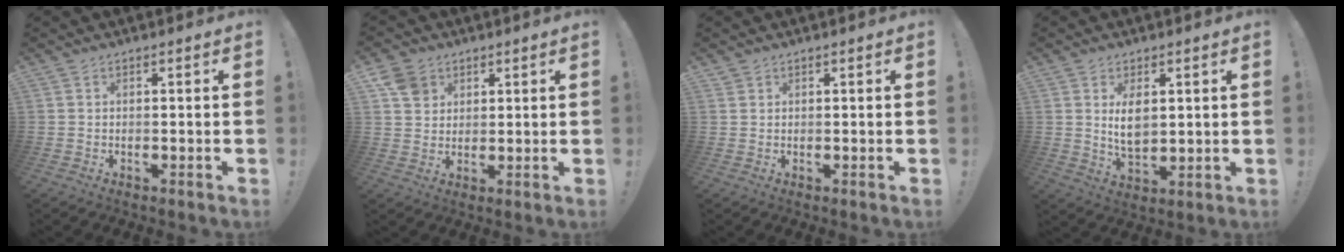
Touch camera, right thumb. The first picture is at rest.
{"total": 6.9, "force": [3.4, 5.5, 2.3], "torque": [-0.035, -0.012, 0.070]}
{"total": 0.8, "force": [0.6, 0.5, 0.1], "torque": [0.002, -0.003, 0.012]}
{"total": 6.8, "force": [2.0, 3.7, 5.3], "torque": [-0.094, -0.014, 0.031]}